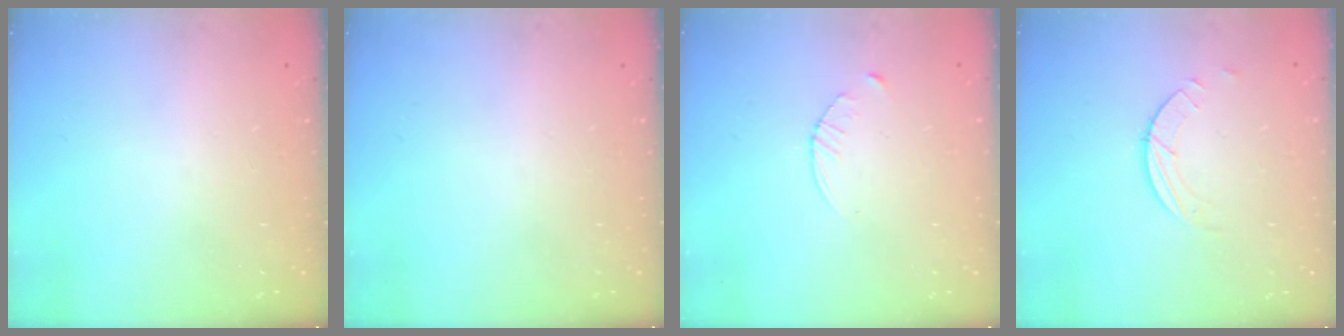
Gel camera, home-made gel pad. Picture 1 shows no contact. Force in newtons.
{"total": 0.0}
{"total": 2.9, "press": 2.9, "slide": 0.4}
{"total": 1.5, "press": 1.5, "slide": 0.1}